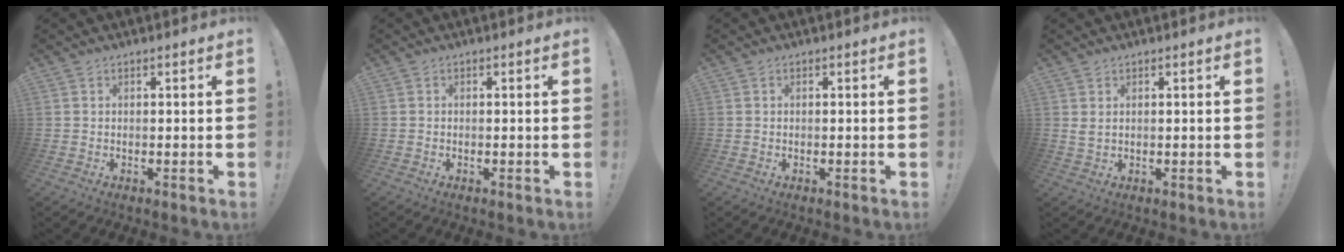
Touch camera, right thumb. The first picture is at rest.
{"total": 0.0}
{"total": 0.0}
{"total": 1.9, "force": [1.1, 0.7, 1.4], "torque": [-0.022, -0.002, 0.019]}